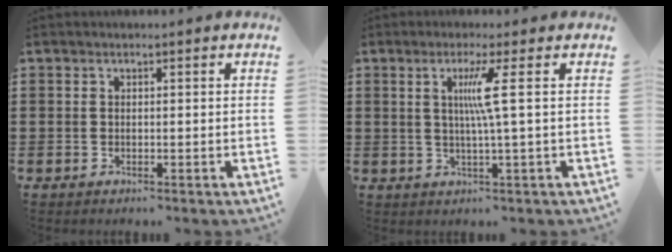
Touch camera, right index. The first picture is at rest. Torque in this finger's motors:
{"motor_torque": [0.72, -0.08, 0.33, 0.11]}